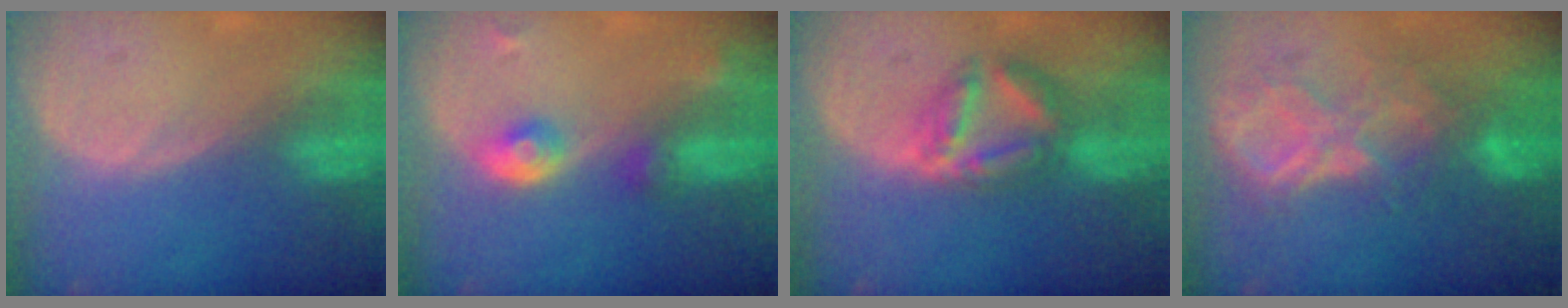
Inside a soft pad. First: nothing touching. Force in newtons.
{"total": 4.3, "press": 4.3, "slide": 0.3}
{"total": 6.2, "press": 6.2, "slide": 0.4}
{"total": 8.6, "press": 7.6, "slide": 4.1}